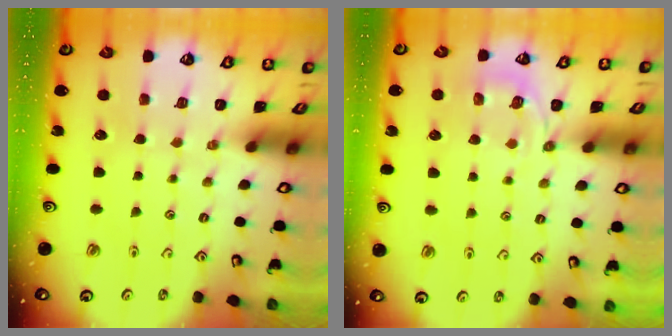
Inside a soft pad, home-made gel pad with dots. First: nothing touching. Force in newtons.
{"total": 5.0, "press": 4.5, "slide": 2.3}